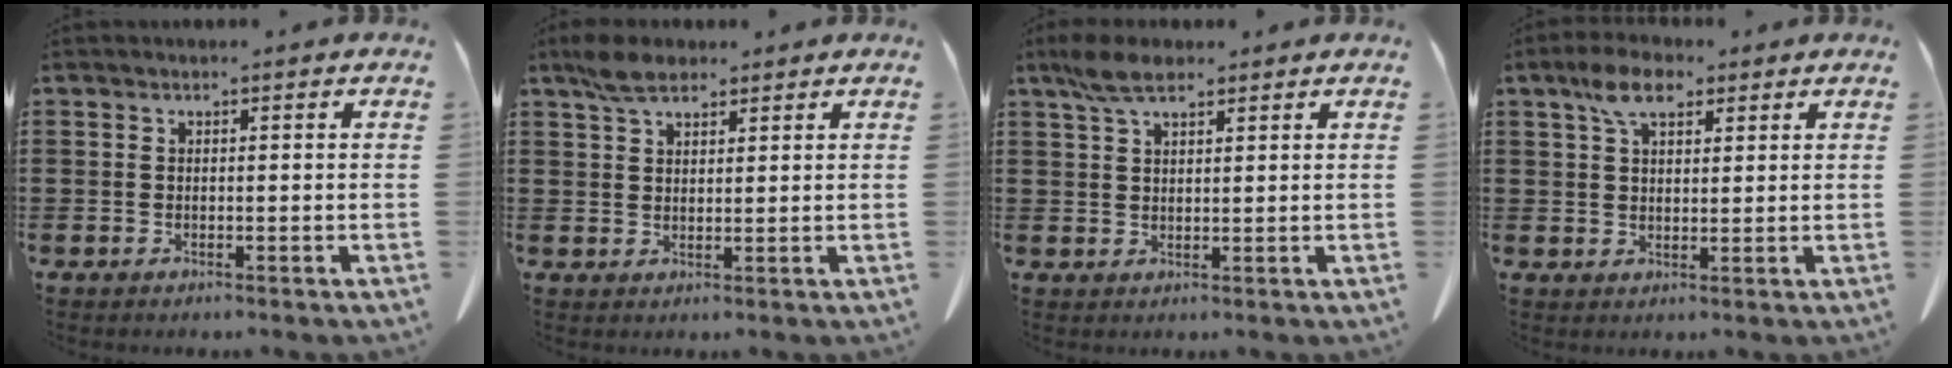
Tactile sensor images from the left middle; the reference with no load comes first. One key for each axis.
{"total": 4.5, "fx": 3.3, "fy": 1.9, "fz": 2.4, "tx": -0.057, "ty": 0.007, "tz": 0.062}
{"total": 5.1, "fx": 3.3, "fy": 1.9, "fz": 3.4, "tx": -0.075, "ty": 0.006, "tz": 0.062}
{"total": 6.3, "fx": 3.8, "fy": 2.9, "fz": 4.2, "tx": -0.085, "ty": 0.009, "tz": 0.067}